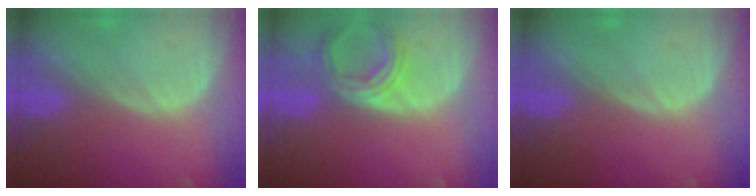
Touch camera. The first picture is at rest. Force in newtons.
{"total": 6.6, "press": 6.0, "slide": 2.8}
{"total": 0.0}